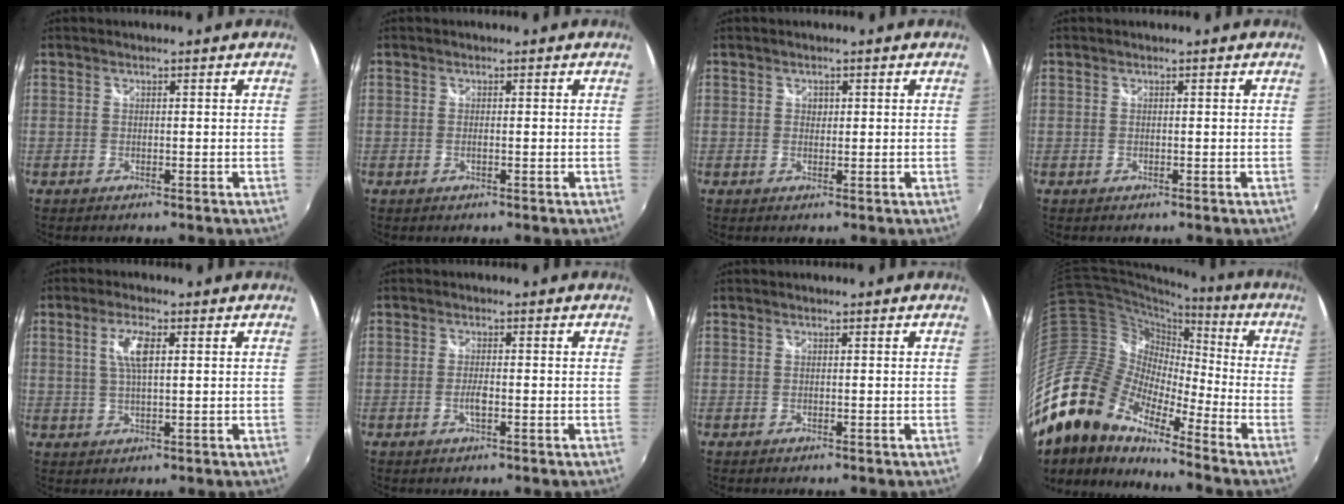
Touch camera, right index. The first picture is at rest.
{"total": 0.7, "force": [-0.2, 0.0, 0.7], "torque": [-0.015, 0.000, -0.005]}
{"total": 1.0, "force": [0.2, 0.9, 0.2], "torque": [-0.001, 0.001, 0.001]}
{"total": 0.0}
{"total": 5.0, "force": [1.4, 1.4, 4.6], "torque": [-0.088, 0.003, 0.025]}
{"total": 2.2, "force": [-0.7, 0.6, 2.0], "torque": [-0.041, -0.003, -0.013]}
{"total": 0.0}
{"total": 23.6, "force": [-17.0, 10.3, 12.8], "torque": [-0.244, -0.030, -0.340]}